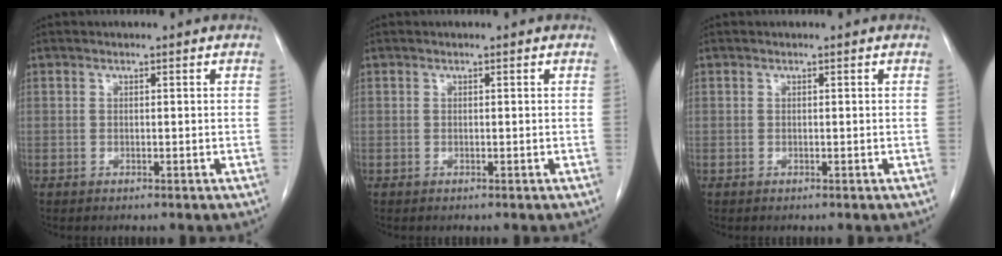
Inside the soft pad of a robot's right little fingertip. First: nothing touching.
{"total": 0.0}
{"total": 0.0}